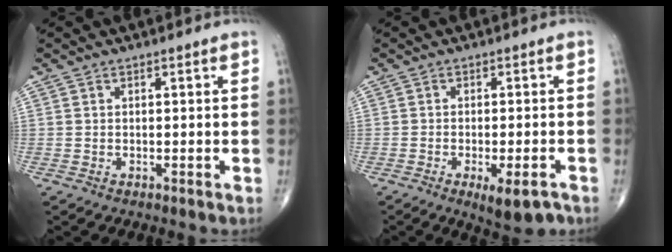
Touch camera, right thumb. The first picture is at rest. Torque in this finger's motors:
{"motor_torque": [-0.33, 0.43, -0.08, -0.13, -0.01]}